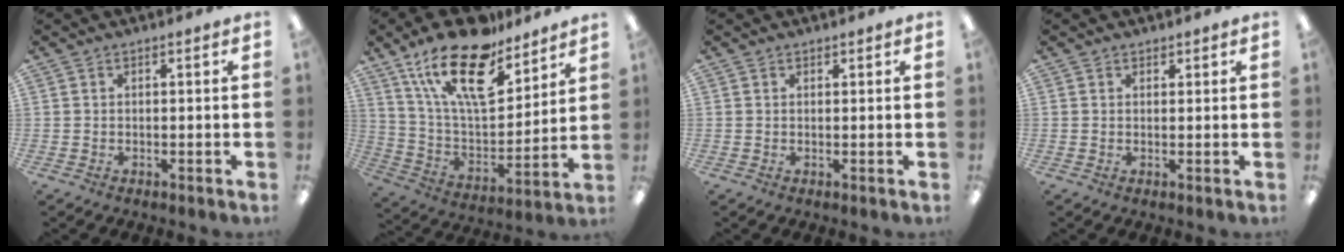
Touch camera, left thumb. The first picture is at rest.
{"total": 22.3, "force": [15.1, 9.4, 13.5], "torque": [-0.251, -0.086, 0.265]}
{"total": 0.8, "force": [0.7, 0.3, 0.0], "torque": [0.000, 0.000, 0.014]}
{"total": 1.3, "force": [1.1, 0.7, 0.0], "torque": [0.001, 0.000, 0.020]}